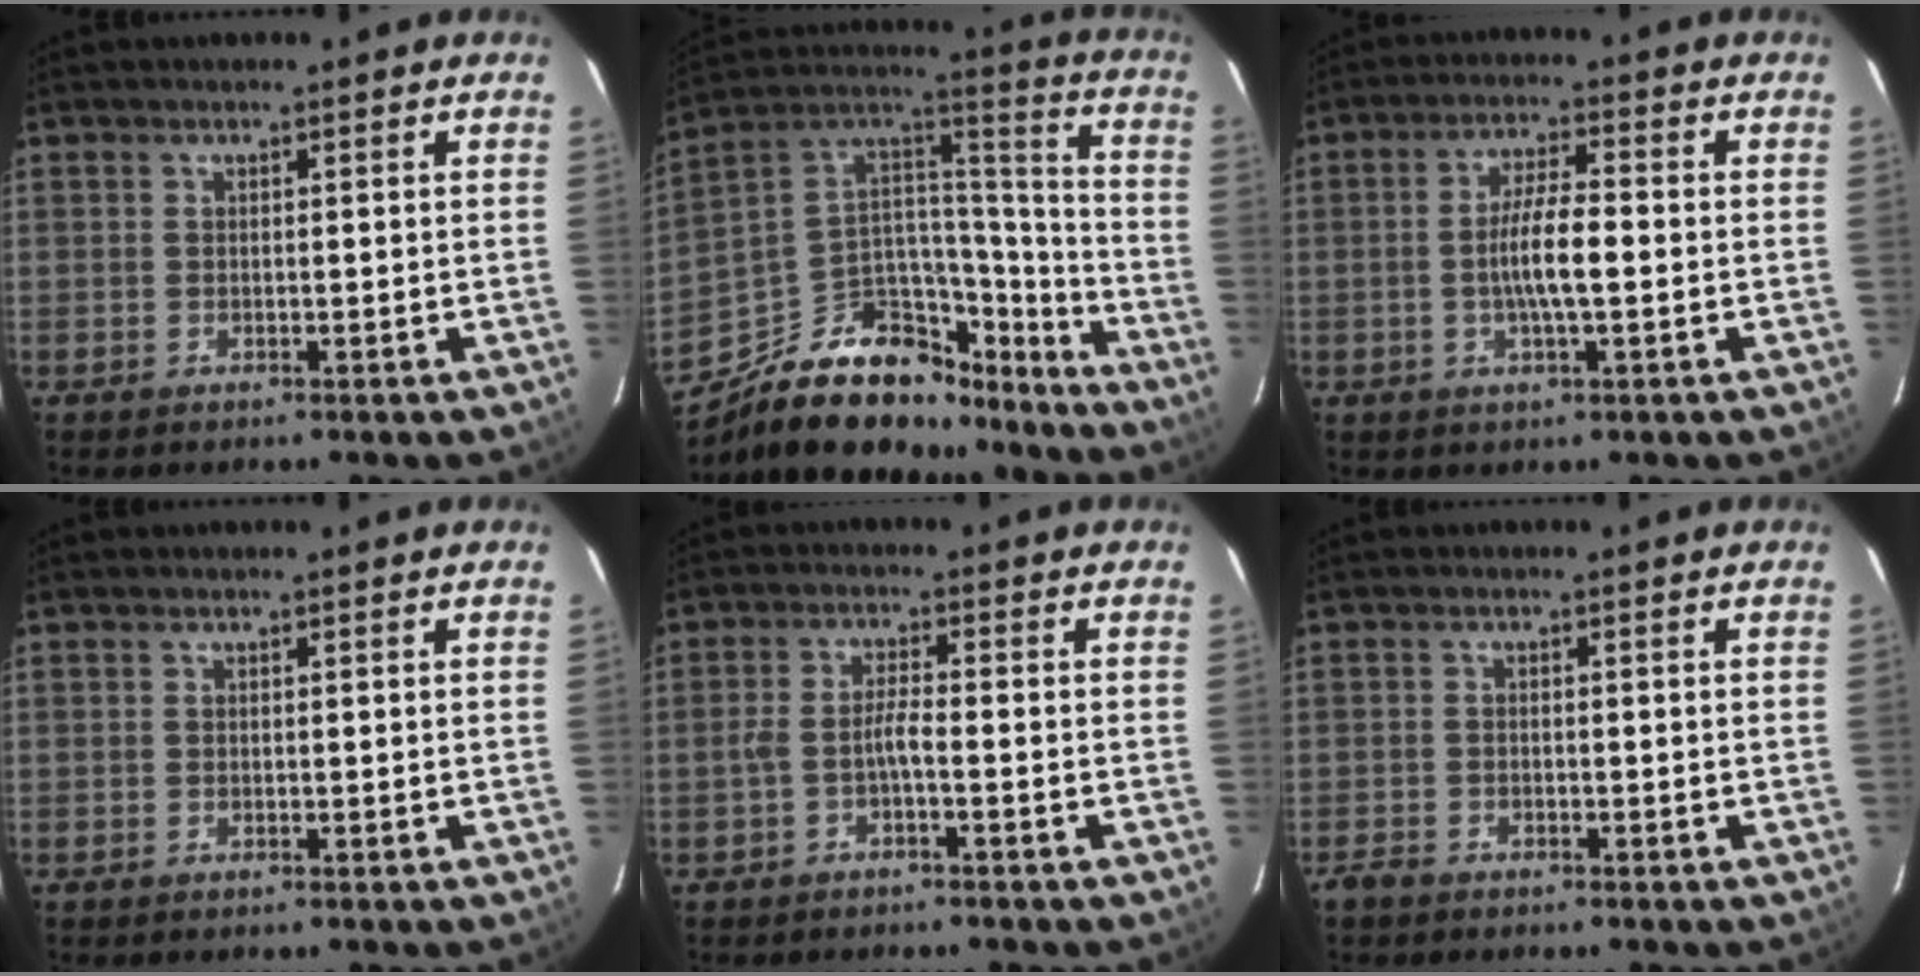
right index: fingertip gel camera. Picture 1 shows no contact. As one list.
[{"total": 24.9, "force": [-17.4, 13.1, 12.1], "torque": [-0.224, 0.067, -0.253]}, {"total": 7.0, "force": [-1.1, 1.4, 6.8], "torque": [-0.127, 0.001, -0.019]}, {"total": 0.0}, {"total": 2.8, "force": [-1.5, 0.1, 2.3], "torque": [-0.056, 0.008, -0.030]}, {"total": 1.7, "force": [-1.4, 0.9, 0.4], "torque": [-0.012, 0.000, -0.027]}]